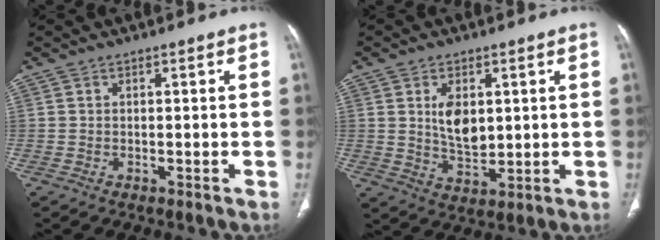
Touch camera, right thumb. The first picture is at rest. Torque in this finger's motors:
{"motor_torque": [2.18, 2.11, 1.33, -0.83, 0.04]}